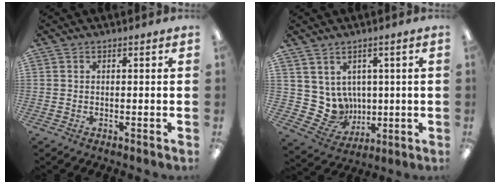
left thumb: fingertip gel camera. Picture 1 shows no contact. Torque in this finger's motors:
{"motor_torque": [-0.33, 0.05, -0.12, 0.01, 0.00]}